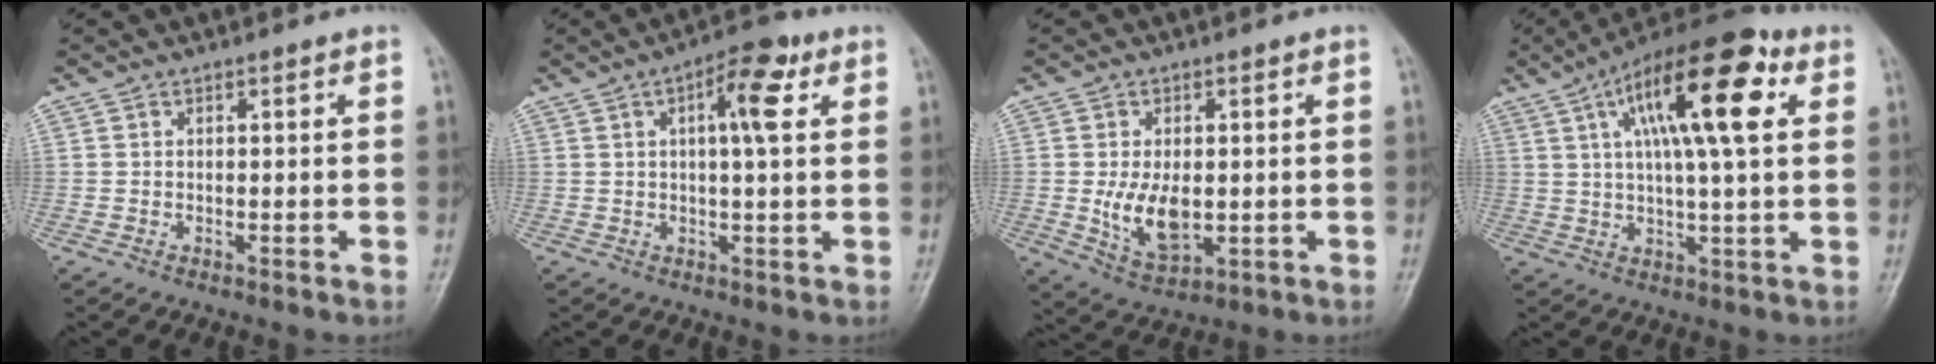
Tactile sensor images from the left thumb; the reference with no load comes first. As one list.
[{"total": 8.2, "force": [2.8, 2.7, 7.3], "torque": [-0.100, 0.009, 0.035]}, {"total": 8.6, "force": [-0.4, 4.9, 7.1], "torque": [-0.116, -0.013, 0.004]}, {"total": 19.6, "force": [6.8, 6.0, 17.4], "torque": [-0.273, 0.005, 0.101]}]